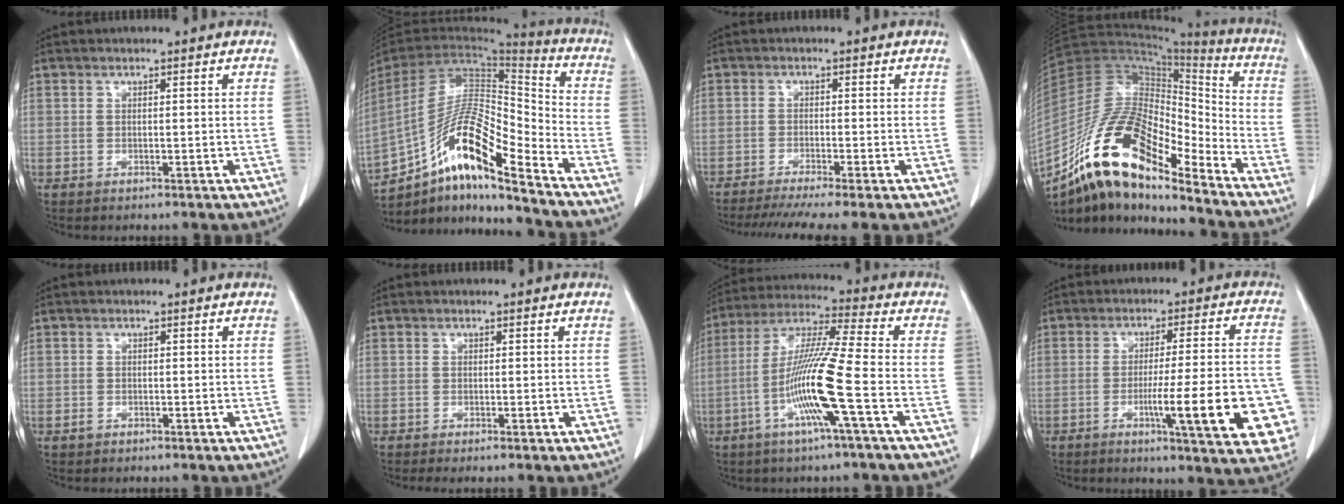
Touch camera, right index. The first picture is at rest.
{"total": 17.4, "force": [-11.5, 2.2, 12.8], "torque": [-0.250, 0.010, -0.206]}
{"total": 8.3, "force": [-6.8, -0.7, 4.8], "torque": [-0.064, -0.017, -0.106]}
{"total": 18.8, "force": [-12.8, 5.5, 12.6], "torque": [-0.230, 0.034, -0.226]}
{"total": 0.7, "force": [-0.4, 0.5, 0.1], "torque": [-0.004, 0.002, -0.007]}
{"total": 0.7, "force": [-0.5, 0.0, 0.5], "torque": [-0.011, -0.003, -0.009]}
{"total": 13.1, "force": [-4.3, -1.1, 12.4], "torque": [-0.247, -0.005, -0.090]}
{"total": 16.4, "force": [-5.1, 1.8, 15.4], "torque": [-0.143, 0.006, -0.059]}